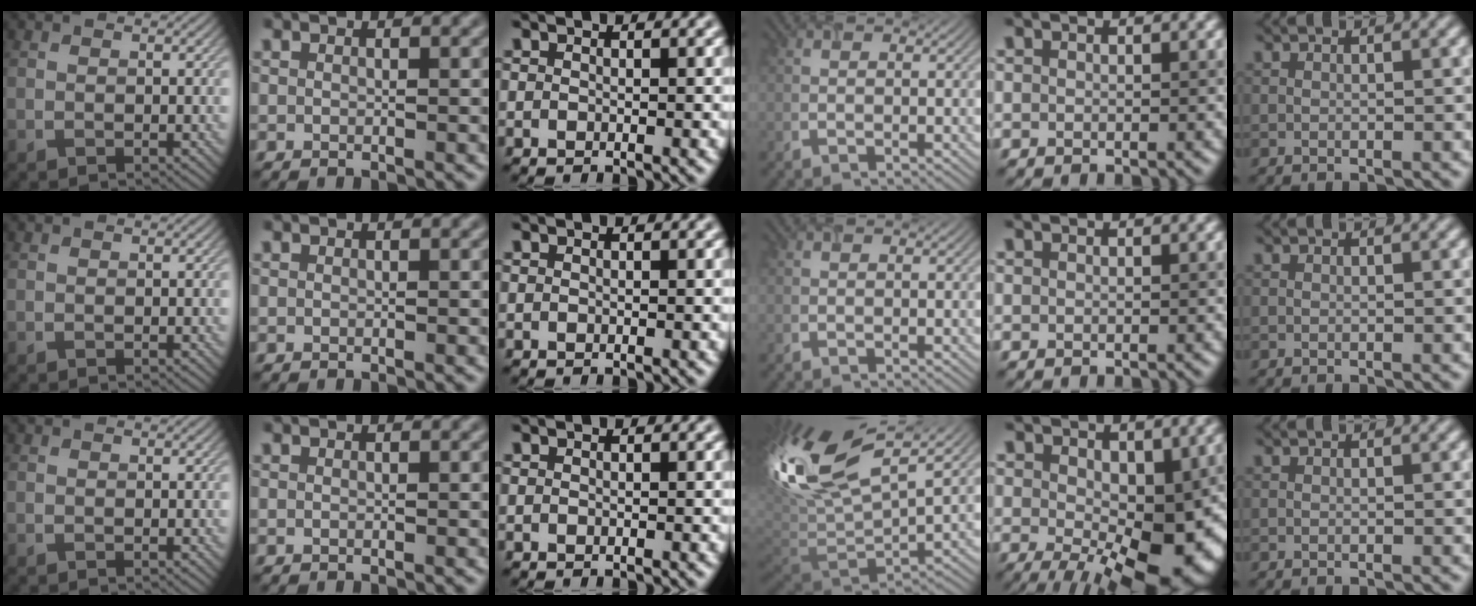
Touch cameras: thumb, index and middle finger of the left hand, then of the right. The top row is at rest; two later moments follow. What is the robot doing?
{"motion": "close", "object": "airpods case & airpods"}